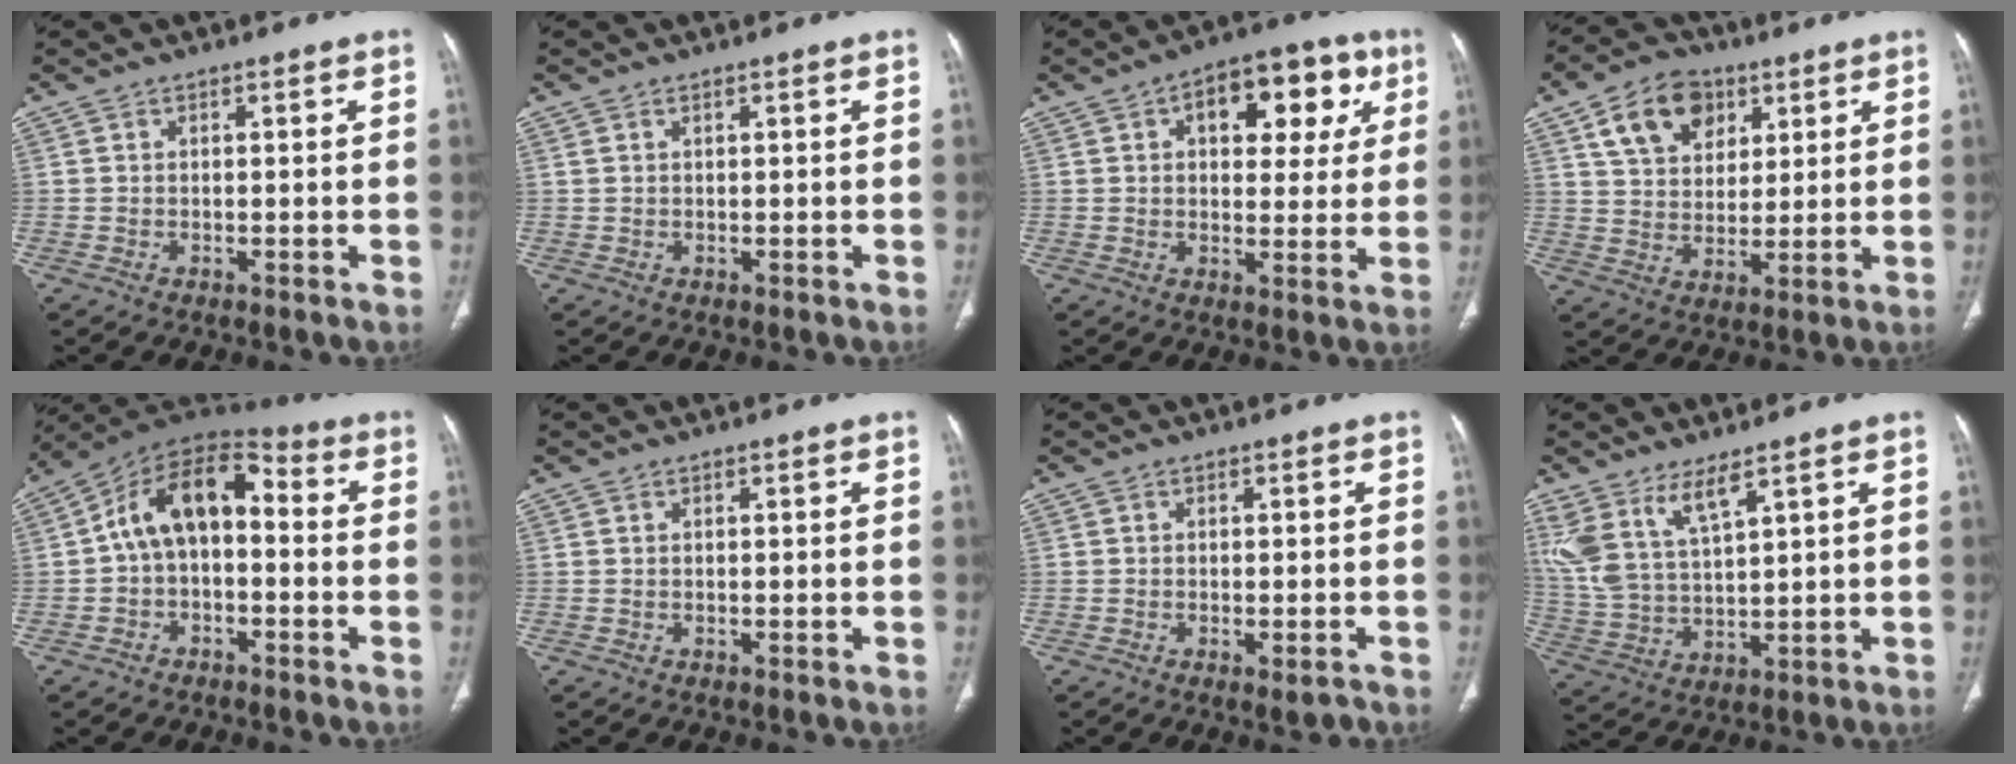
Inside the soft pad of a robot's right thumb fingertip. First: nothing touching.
{"total": 0.8, "force": [0.6, 0.3, 0.5], "torque": [-0.011, 0.004, 0.016]}
{"total": 15.0, "force": [5.7, 8.4, 11.1], "torque": [-0.098, 0.007, 0.074]}
{"total": 12.3, "force": [5.8, 8.7, 6.6], "torque": [-0.084, -0.014, 0.103]}
{"total": 12.8, "force": [0.0, 7.9, 10.0], "torque": [-0.145, 0.050, -0.016]}
{"total": 0.0}
{"total": 2.2, "force": [-1.2, 0.8, 1.6], "torque": [-0.017, 0.002, -0.012]}
{"total": 10.0, "force": [6.3, 3.4, 7.0], "torque": [-0.151, -0.026, 0.144]}